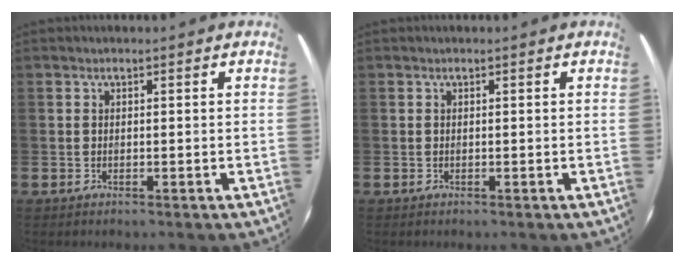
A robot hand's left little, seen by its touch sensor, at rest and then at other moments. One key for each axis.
{"total": 0.0}